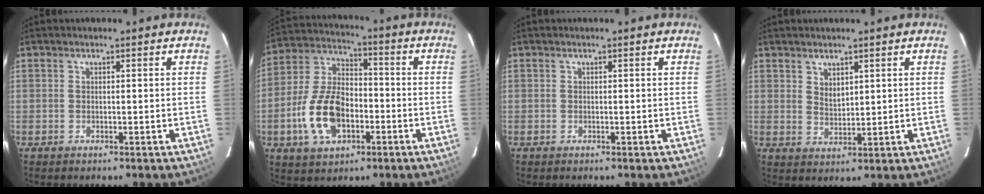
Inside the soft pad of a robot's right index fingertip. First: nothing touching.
{"total": 14.2, "force": [-4.6, 8.5, 10.5], "torque": [-0.219, 0.015, -0.076]}
{"total": 0.0}
{"total": 2.9, "force": [2.0, 1.5, 1.5], "torque": [-0.022, -0.002, 0.038]}